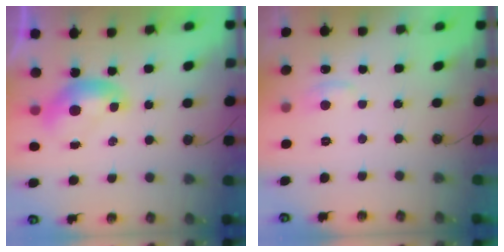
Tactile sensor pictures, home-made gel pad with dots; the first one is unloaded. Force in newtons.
{"total": 1.0, "press": 0.0, "slide": 1.0}